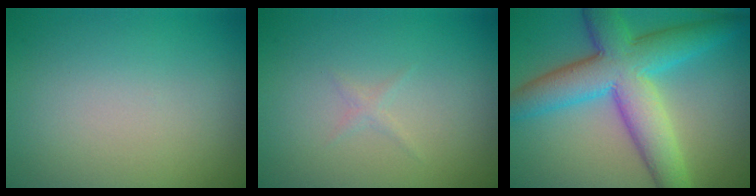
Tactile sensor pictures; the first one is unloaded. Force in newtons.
{"total": 0.5, "press": 0.5, "slide": 0.0}
{"total": 9.0, "press": 9.0, "slide": 0.1}